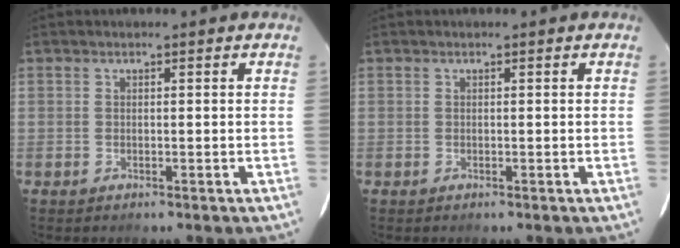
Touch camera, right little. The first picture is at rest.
{"total": 0.0}